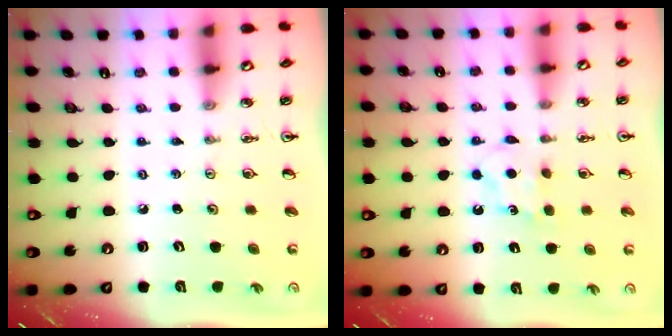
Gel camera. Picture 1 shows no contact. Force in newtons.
{"total": 4.7, "press": 4.7, "slide": 0.7}